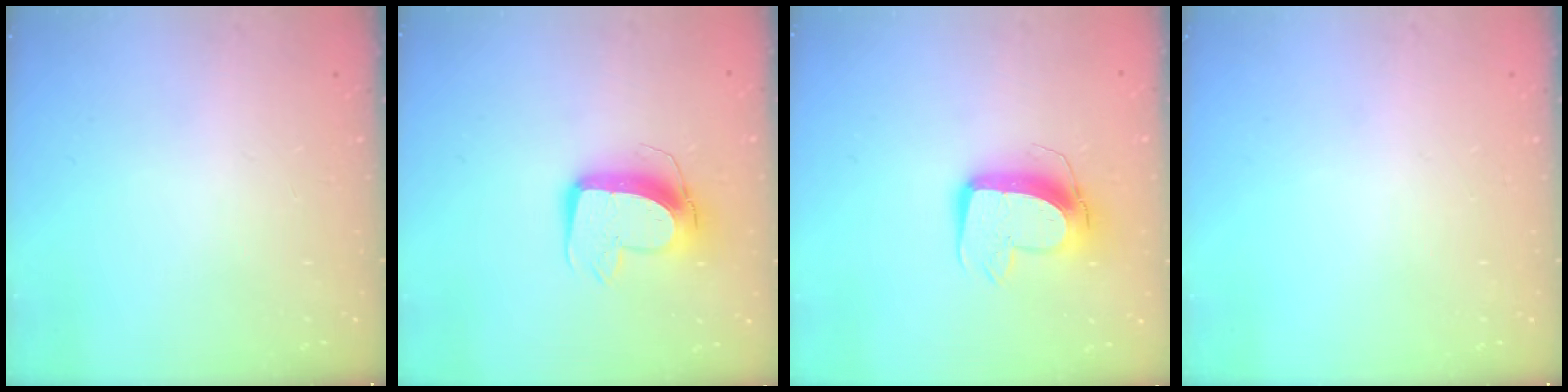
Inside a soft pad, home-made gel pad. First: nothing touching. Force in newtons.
{"total": 11.7, "press": 11.6, "slide": 1.0}
{"total": 11.7, "press": 11.6, "slide": 1.0}
{"total": 0.0}